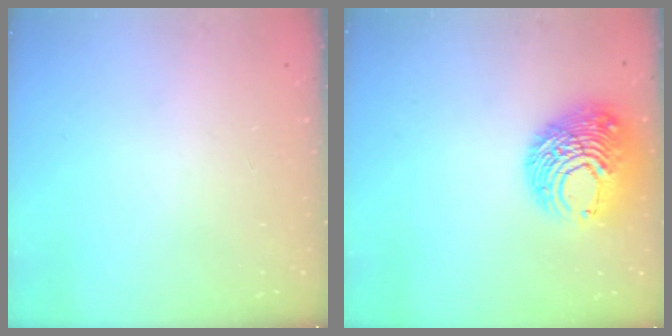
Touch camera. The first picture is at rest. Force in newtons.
{"total": 11.9, "press": 11.9, "slide": 1.3}